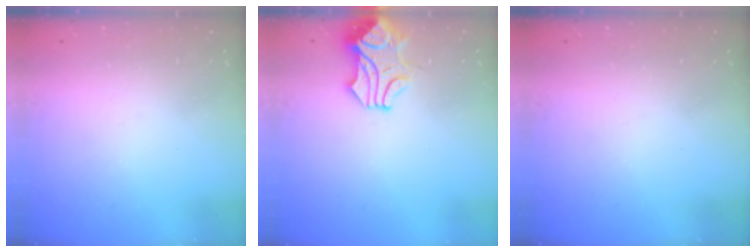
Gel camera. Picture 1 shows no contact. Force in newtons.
{"total": 1.5, "press": 1.4, "slide": 0.6}
{"total": 0.0}